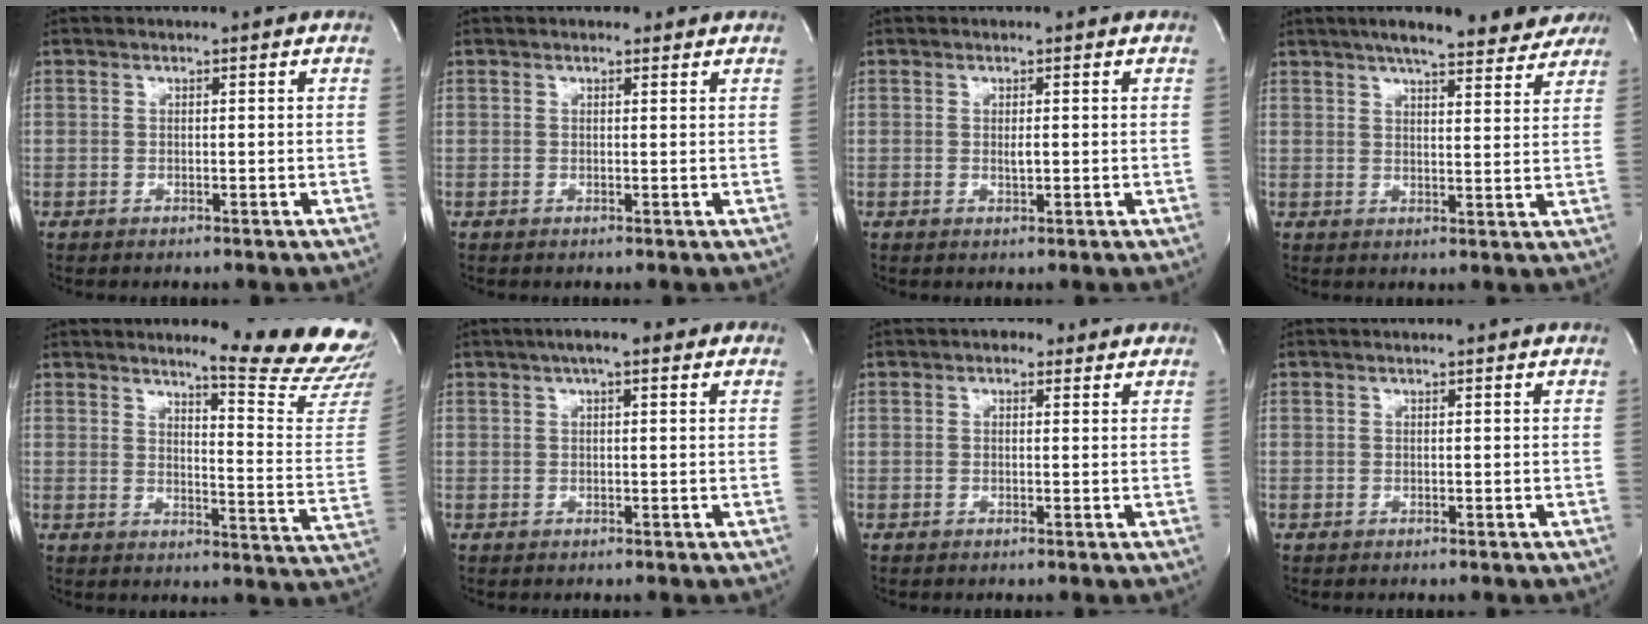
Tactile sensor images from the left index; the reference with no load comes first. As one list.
[{"total": 1.6, "force": [1.2, 0.7, 0.7], "torque": [-0.015, 0.007, 0.014]}, {"total": 1.1, "force": [0.1, 0.3, 1.1], "torque": [-0.022, -0.002, 0.003]}, {"total": 15.3, "force": [13.2, 3.1, 7.1], "torque": [-0.100, 0.015, 0.166]}, {"total": 15.2, "force": [14.2, -0.9, 5.2], "torque": [-0.068, -0.132, 0.157]}, {"total": 5.4, "force": [3.1, 1.6, 4.1], "torque": [-0.067, 0.024, 0.041]}, {"total": 2.6, "force": [1.7, 1.5, 1.2], "torque": [-0.017, 0.014, 0.019]}, {"total": 0.7, "force": [0.7, 0.0, 0.3], "torque": [-0.006, 0.007, 0.011]}]